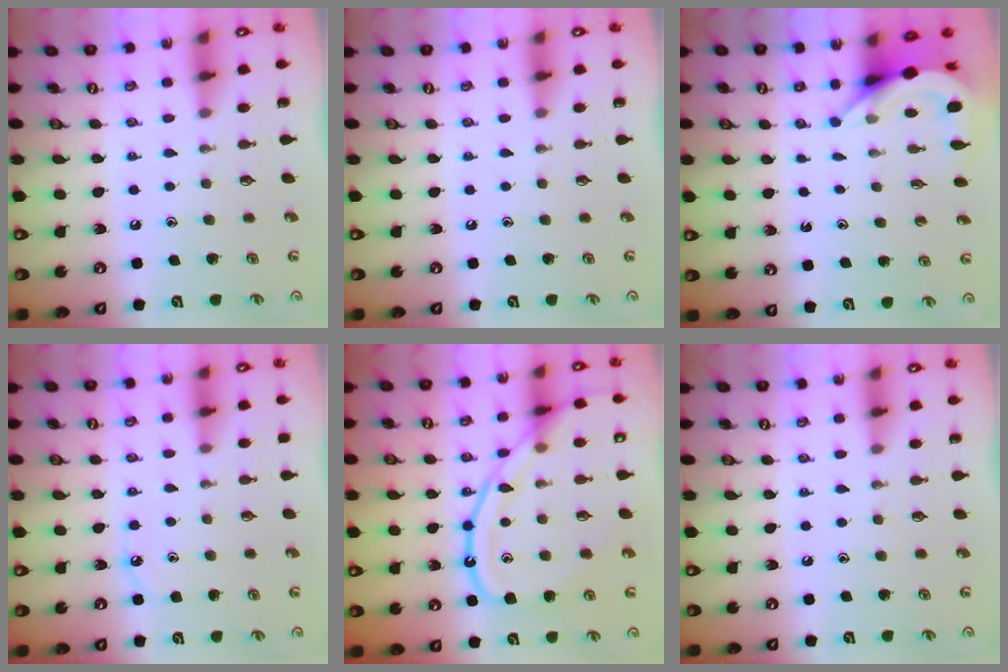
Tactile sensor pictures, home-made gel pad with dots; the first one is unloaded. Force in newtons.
{"total": 0.0}
{"total": 4.1, "press": 4.1, "slide": 0.5}
{"total": 4.6, "press": 4.6, "slide": 0.3}
{"total": 15.7, "press": 15.6, "slide": 1.4}
{"total": 0.0}